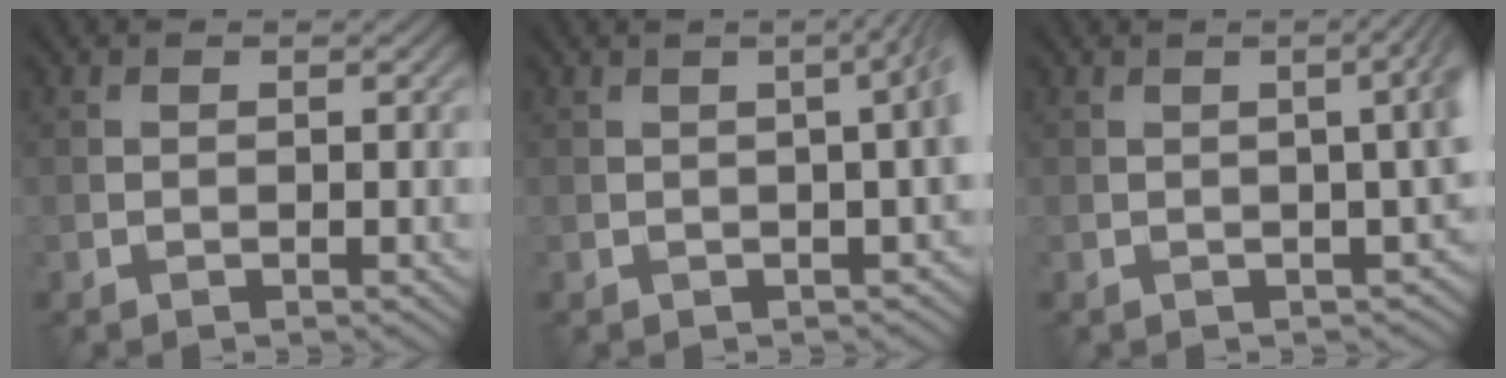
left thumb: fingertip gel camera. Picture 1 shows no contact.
{"total": 5.1, "force": [0.2, 1.7, 4.8], "torque": [-0.029, 0.016, 0.001]}
{"total": 5.1, "force": [0.0, 1.8, 4.7], "torque": [-0.029, 0.009, 0.005]}